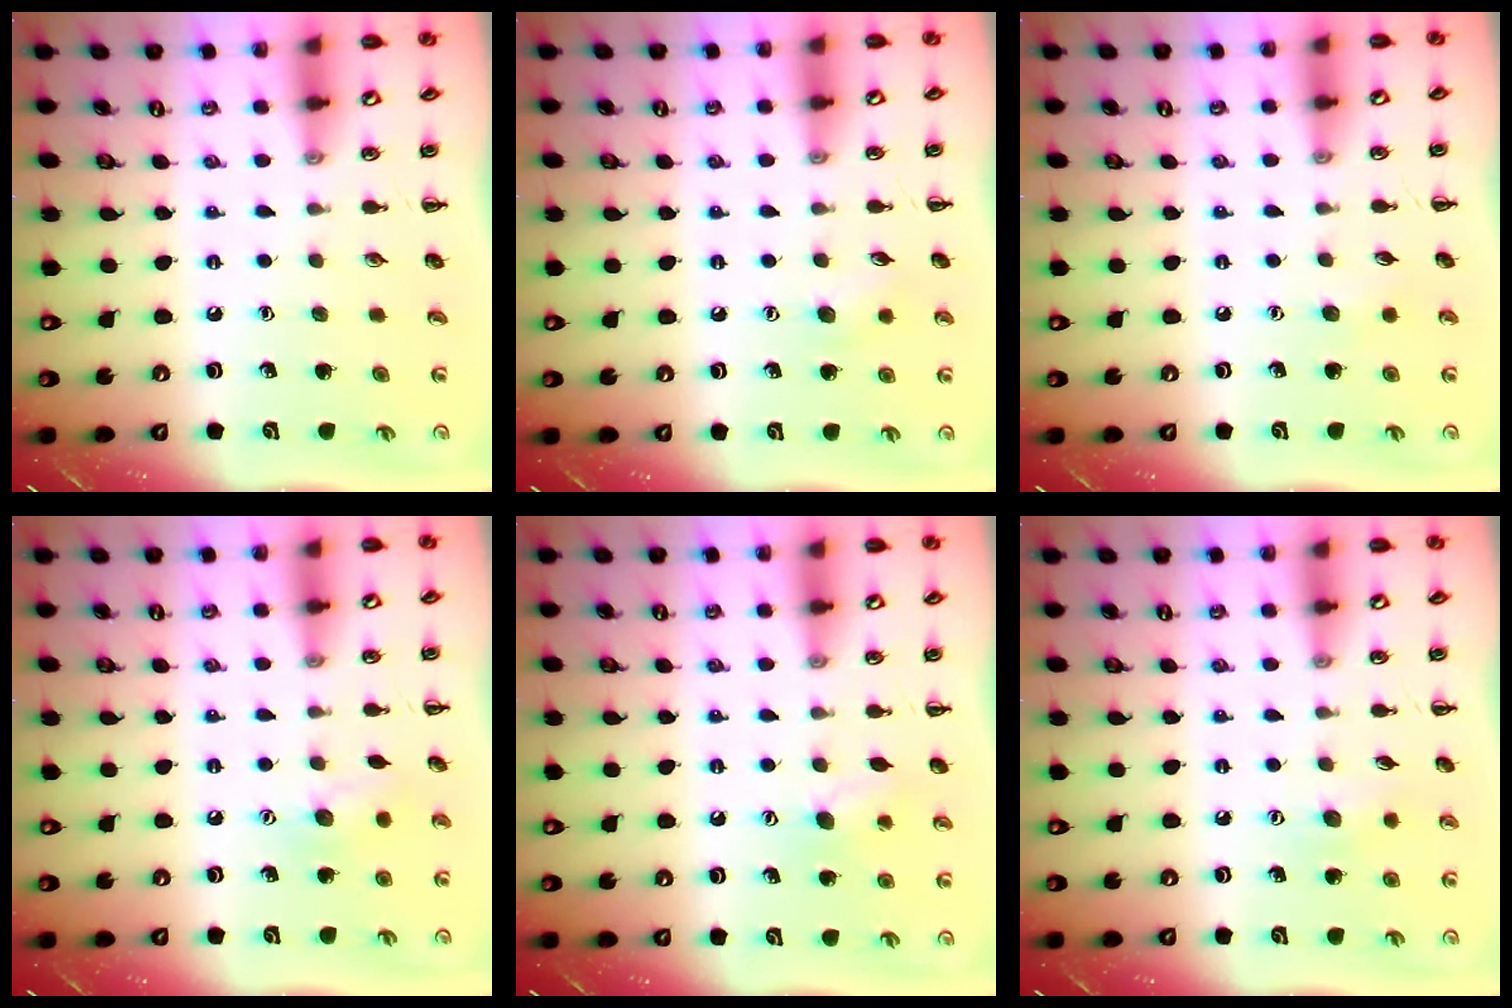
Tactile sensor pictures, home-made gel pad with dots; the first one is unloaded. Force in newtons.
{"total": 6.1, "press": 6.0, "slide": 1.2}
{"total": 3.1, "press": 3.0, "slide": 0.6}
{"total": 7.7, "press": 7.6, "slide": 1.3}
{"total": 7.6, "press": 7.4, "slide": 1.5}
{"total": 6.4, "press": 6.3, "slide": 1.4}